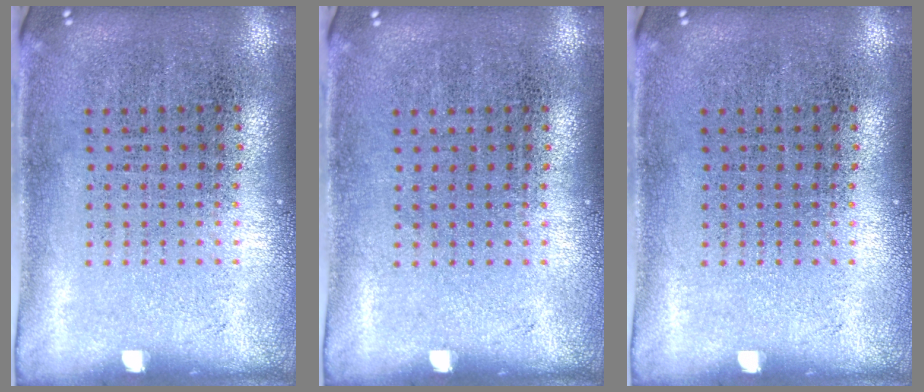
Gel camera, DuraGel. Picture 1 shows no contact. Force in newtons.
{"total": 0.0}
{"total": 0.0}